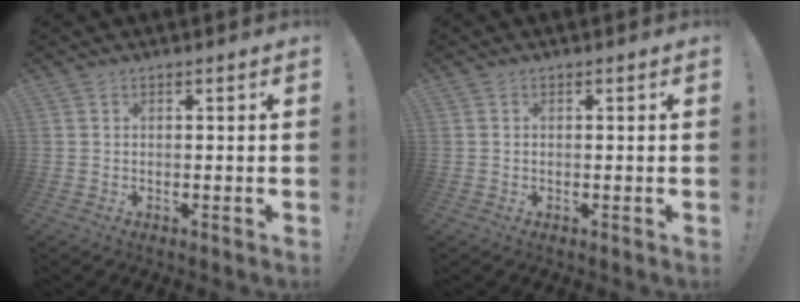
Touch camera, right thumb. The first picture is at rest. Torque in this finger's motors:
{"motor_torque": [-0.37, -0.30, -0.23, 0.15, 0.01]}